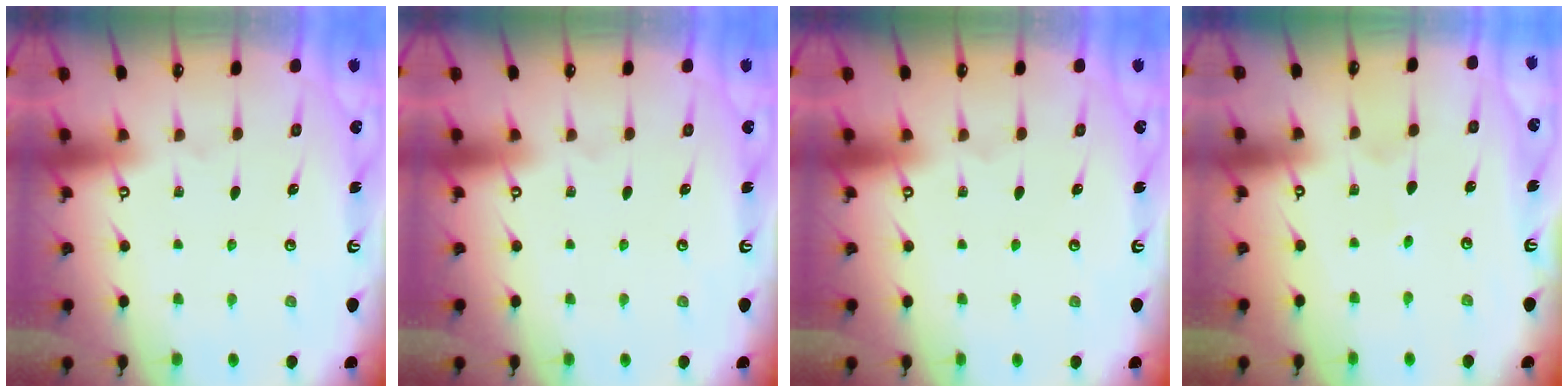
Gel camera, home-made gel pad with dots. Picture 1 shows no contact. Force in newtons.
{"total": 0.0}
{"total": 0.0}
{"total": 0.6, "press": 0.6, "slide": 0.0}